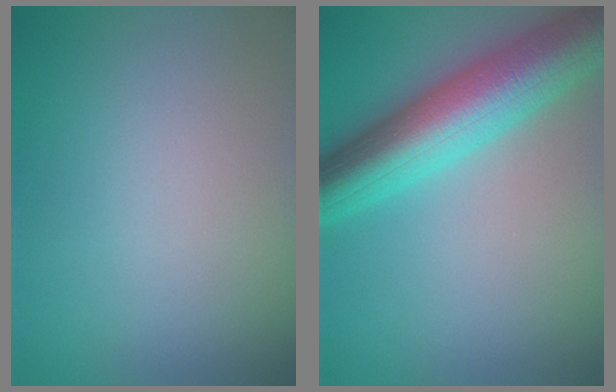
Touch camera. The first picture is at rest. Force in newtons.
{"total": 9.6, "press": 9.6, "slide": 0.3}